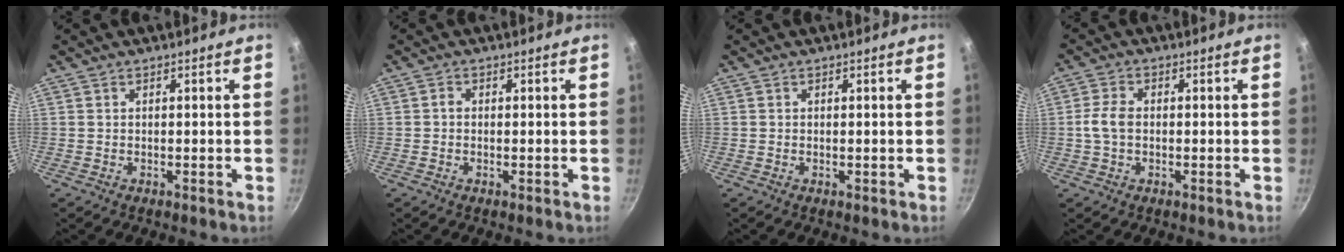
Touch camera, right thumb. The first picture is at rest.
{"total": 1.0, "force": [-0.2, 0.8, 0.6], "torque": [-0.013, 0.004, -0.005]}
{"total": 0.0}
{"total": 4.3, "force": [-0.3, 2.9, 3.2], "torque": [-0.067, 0.015, -0.009]}